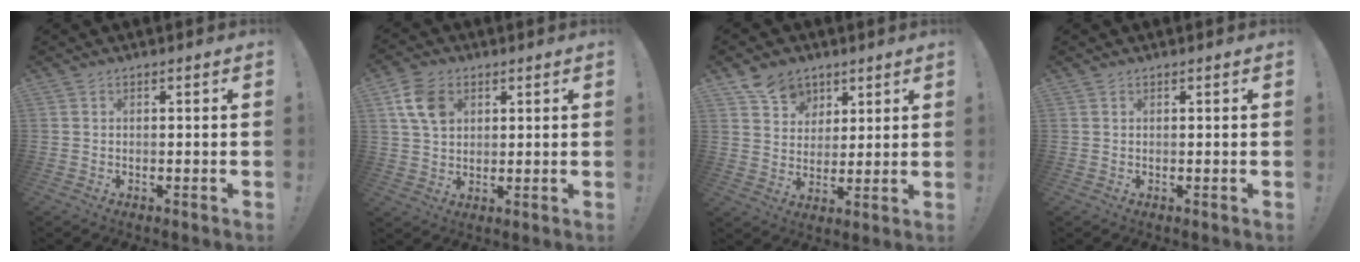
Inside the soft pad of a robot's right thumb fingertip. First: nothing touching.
{"total": 9.4, "force": [3.4, 6.9, 5.5], "torque": [-0.099, 0.000, 0.070]}
{"total": 10.3, "force": [6.1, 7.9, 2.4], "torque": [-0.026, -0.039, 0.120]}
{"total": 0.0}